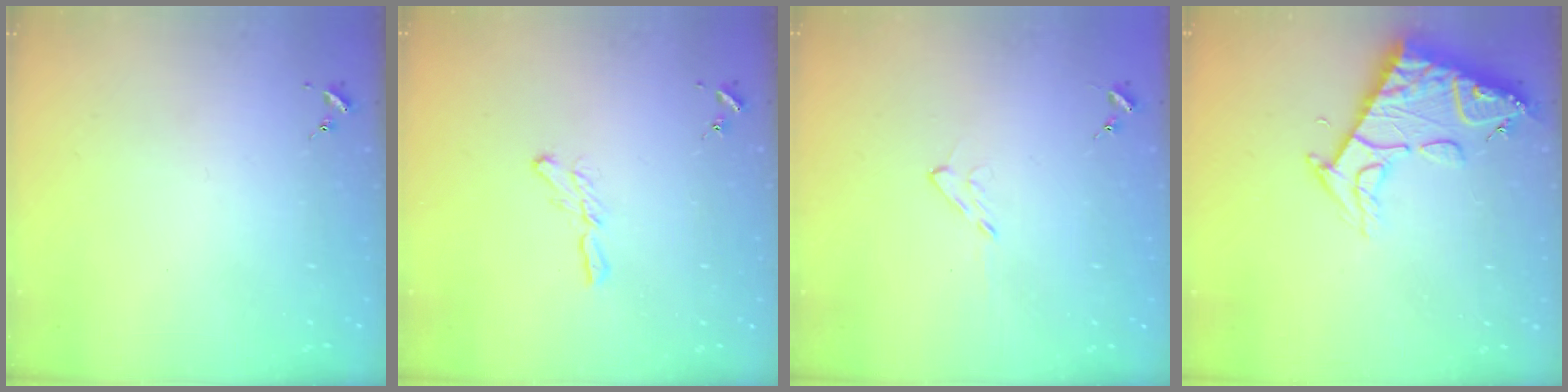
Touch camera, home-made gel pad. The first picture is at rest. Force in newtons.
{"total": 5.4, "press": 5.4, "slide": 0.3}
{"total": 4.9, "press": 4.9, "slide": 0.6}
{"total": 14.5, "press": 14.4, "slide": 1.5}